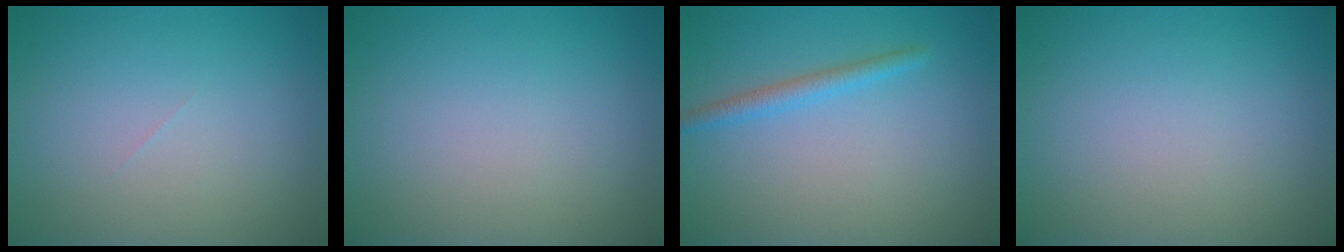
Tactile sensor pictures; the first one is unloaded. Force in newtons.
{"total": 0.0}
{"total": 1.7, "press": 1.7, "slide": 0.1}
{"total": 0.0}